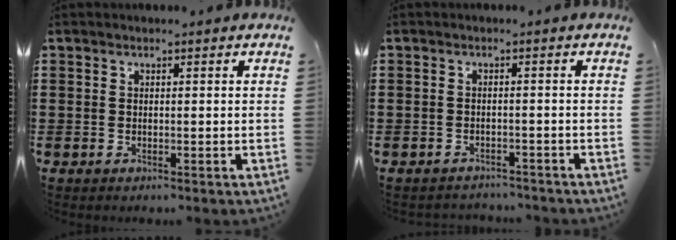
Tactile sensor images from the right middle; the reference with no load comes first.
{"total": 1.6, "force": [-1.6, 0.3, -0.1], "torque": [-0.005, 0.001, -0.035]}